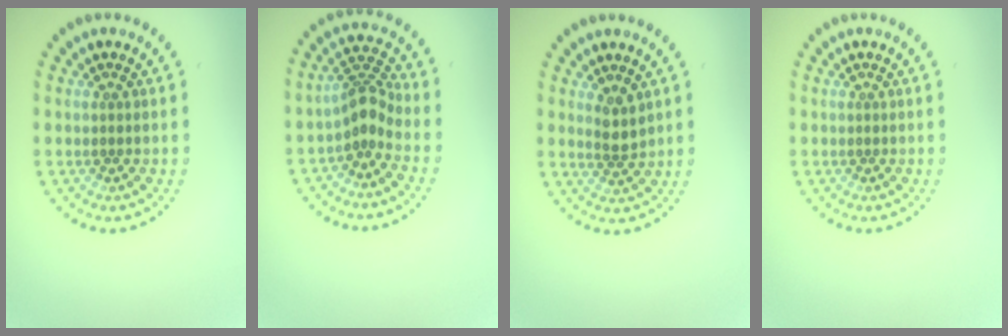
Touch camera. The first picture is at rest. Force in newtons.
{"total": 2.9, "press": 2.1, "slide": 2.0}
{"total": 2.0, "press": 1.7, "slide": 1.1}
{"total": 0.0}